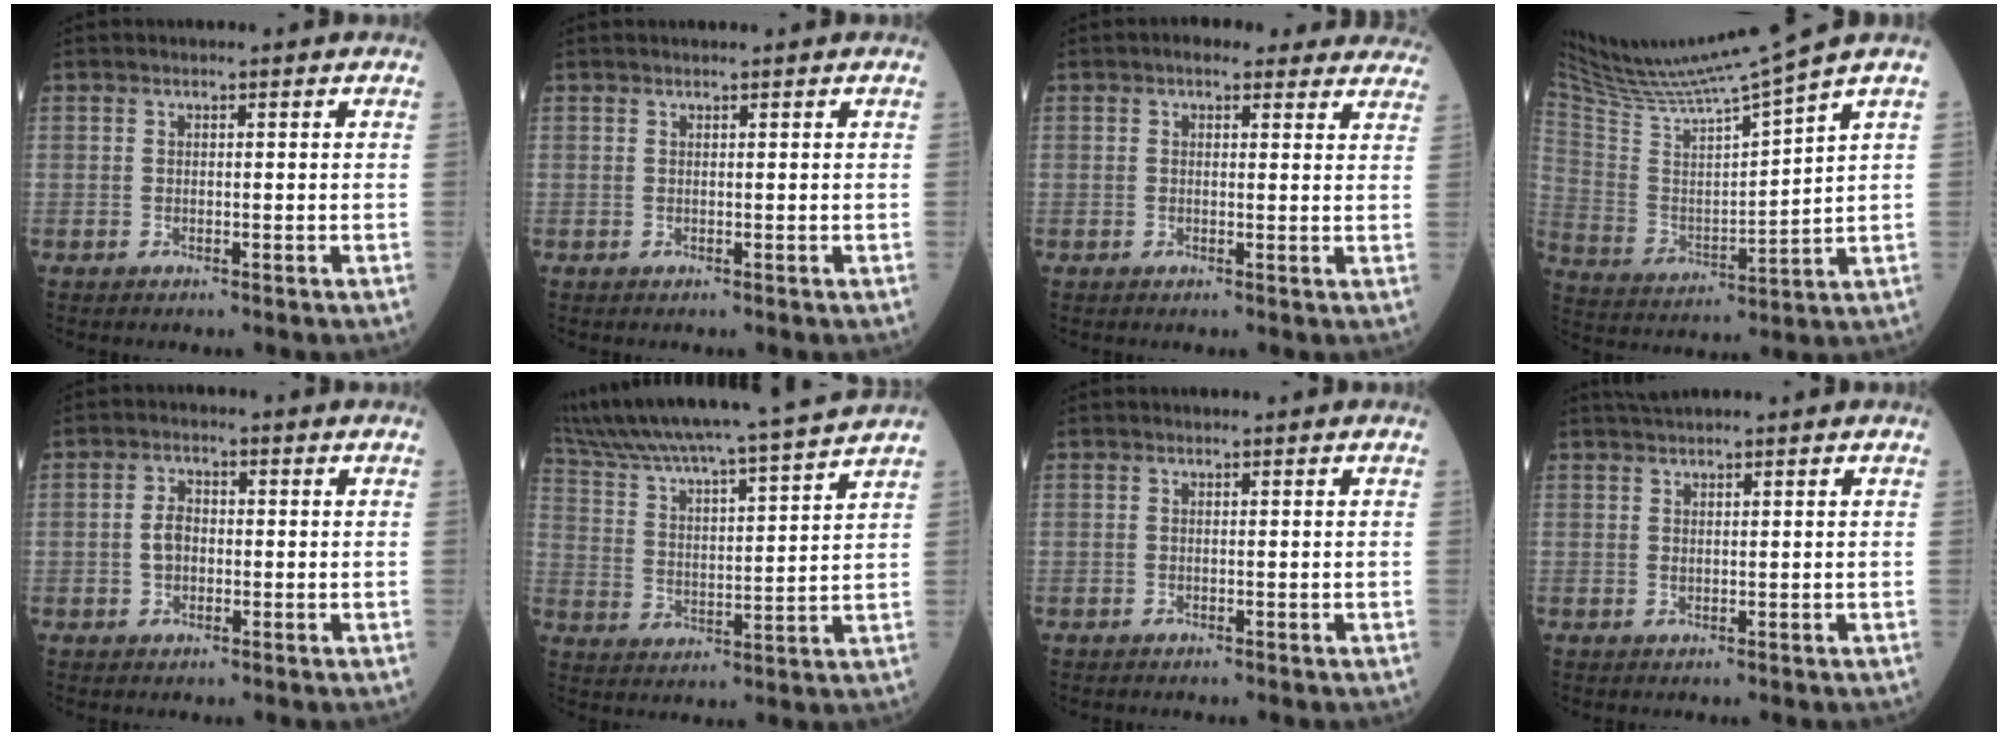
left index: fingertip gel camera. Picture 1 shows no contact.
{"total": 1.2, "force": [1.1, -0.2, 0.5], "torque": [-0.011, 0.014, 0.023]}
{"total": 10.4, "force": [9.1, 3.5, 3.8], "torque": [-0.015, 0.017, 0.087]}
{"total": 16.8, "force": [14.8, -2.4, 7.7], "torque": [-0.144, -0.025, 0.262]}
{"total": 3.3, "force": [-0.3, 2.2, 2.4], "torque": [-0.055, 0.010, -0.009]}
{"total": 20.6, "force": [18.3, -0.7, 9.5], "torque": [-0.176, -0.007, 0.288]}
{"total": 0.0}
{"total": 2.0, "force": [1.8, 0.0, 0.8], "torque": [-0.017, 0.009, 0.036]}